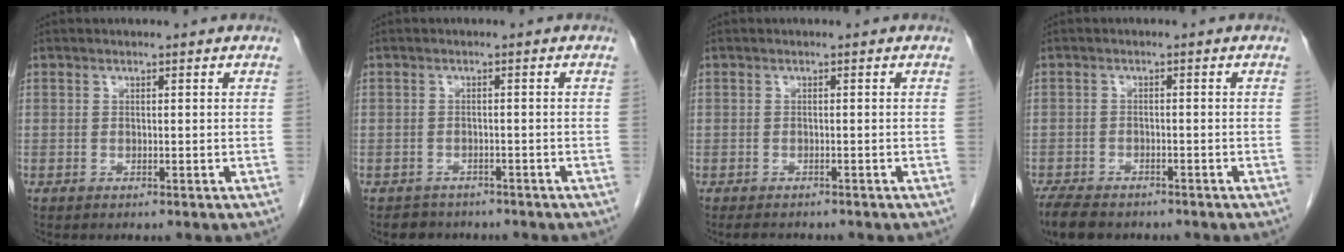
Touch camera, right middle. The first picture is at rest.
{"total": 2.9, "force": [-2.5, 1.5, -0.2], "torque": [-0.009, 0.002, -0.035]}
{"total": 2.8, "force": [-2.5, 0.8, 1.0], "torque": [-0.018, -0.008, -0.031]}
{"total": 7.3, "force": [-5.9, 2.9, 3.1], "torque": [-0.052, -0.010, -0.090]}